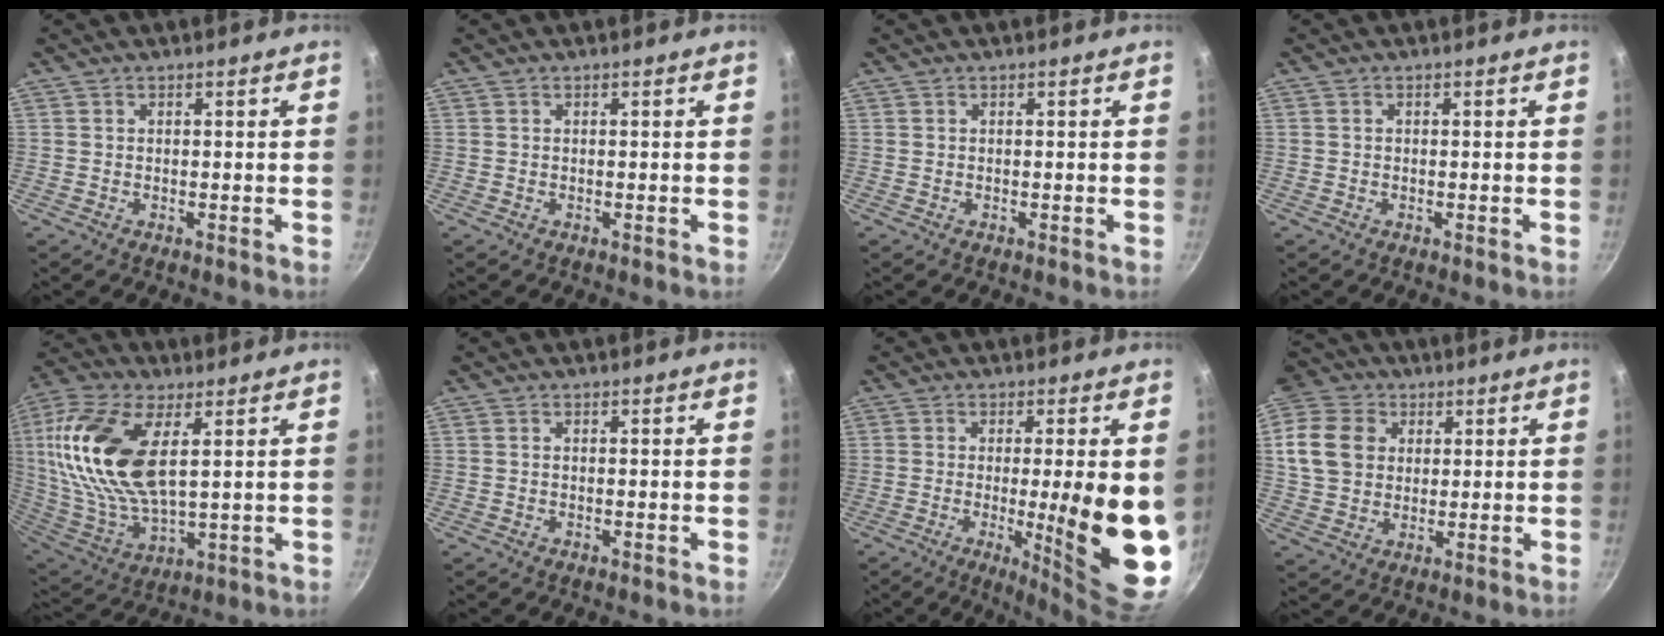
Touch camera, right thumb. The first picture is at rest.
{"total": 0.0}
{"total": 0.0}
{"total": 0.0}
{"total": 21.6, "force": [5.8, 10.6, 17.9], "torque": [-0.362, -0.019, 0.111]}
{"total": 0.0}
{"total": 18.3, "force": [-1.7, 3.8, 17.8], "torque": [-0.227, -0.025, -0.014]}
{"total": 15.4, "force": [4.8, 12.5, 7.6], "torque": [-0.142, 0.006, 0.085]}